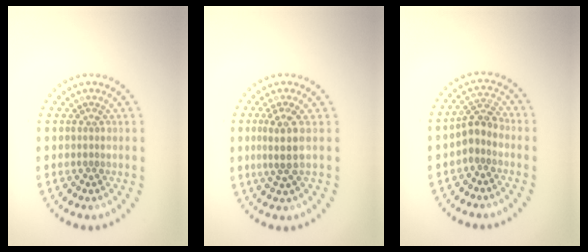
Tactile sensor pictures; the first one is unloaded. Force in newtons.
{"total": 2.7, "press": 2.0, "slide": 1.8}
{"total": 2.4, "press": 2.0, "slide": 1.4}